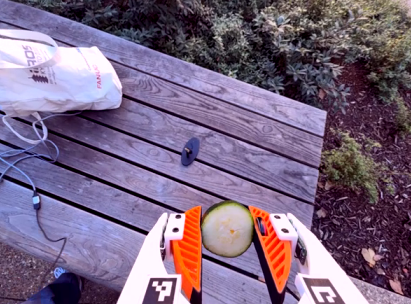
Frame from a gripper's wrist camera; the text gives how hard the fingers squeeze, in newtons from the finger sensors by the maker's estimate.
{"total": 11.4, "left": 11.5, "right": 11.3}